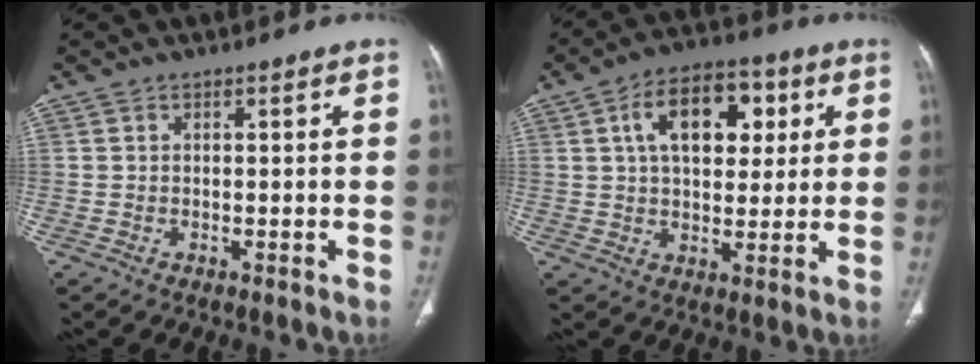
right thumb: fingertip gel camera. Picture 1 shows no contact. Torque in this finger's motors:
{"motor_torque": [0.78, 2.27, 1.17, 0.04, 0.10]}